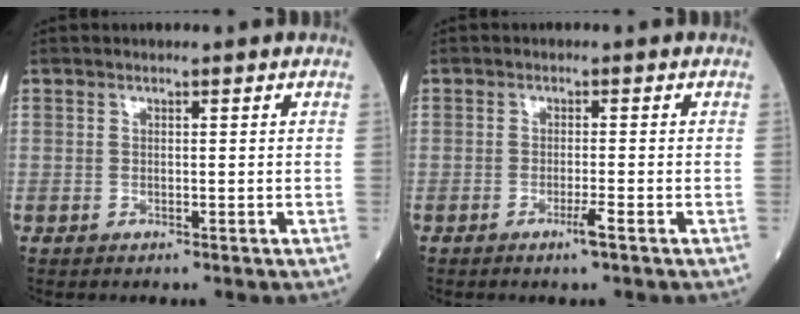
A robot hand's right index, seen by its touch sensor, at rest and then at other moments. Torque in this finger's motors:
{"motor_torque": [0.44, -0.19, 0.21, 0.07]}